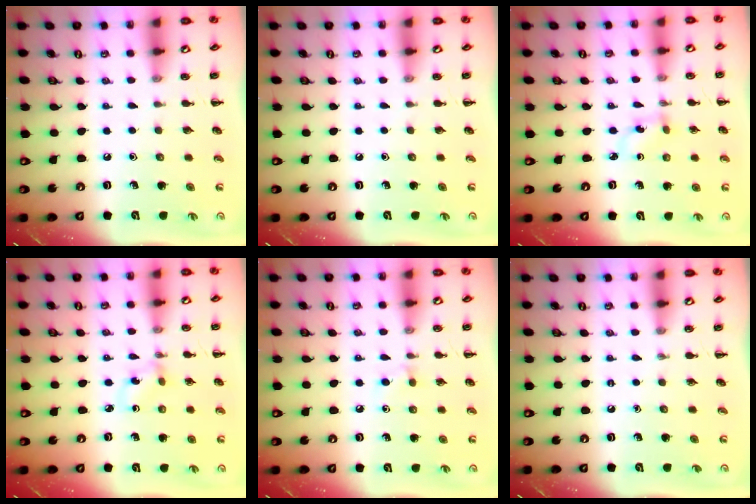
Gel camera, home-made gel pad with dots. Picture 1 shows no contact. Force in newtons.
{"total": 0.0}
{"total": 2.6, "press": 2.3, "slide": 1.1}
{"total": 1.7, "press": 1.6, "slide": 0.7}
{"total": 4.3, "press": 4.0, "slide": 1.5}
{"total": 0.0}